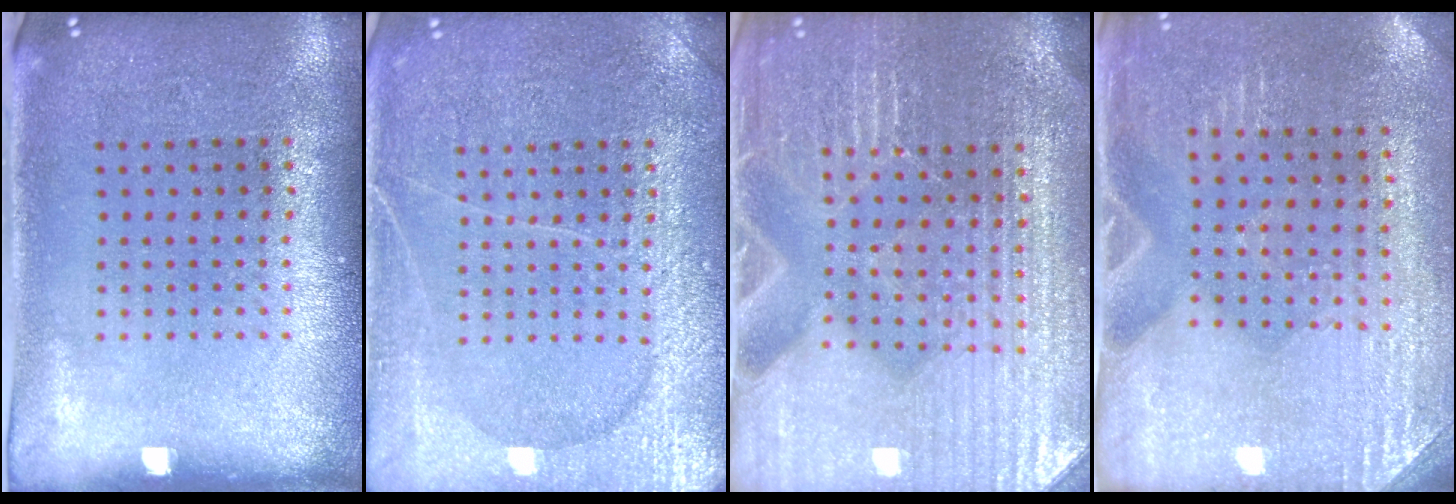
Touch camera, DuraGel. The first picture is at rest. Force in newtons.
{"total": 5.5, "press": 5.5, "slide": 0.7}
{"total": 4.9, "press": 4.7, "slide": 1.5}
{"total": 3.0, "press": 2.9, "slide": 0.6}